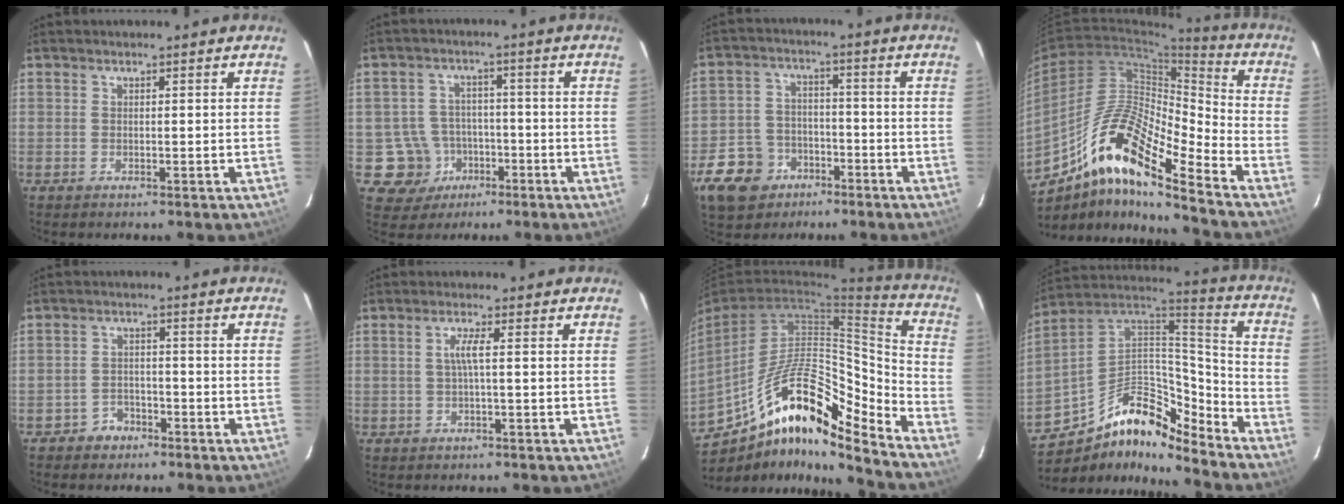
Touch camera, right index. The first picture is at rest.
{"total": 7.7, "force": [-3.2, 7.0, 0.1], "torque": [-0.018, 0.031, -0.040]}
{"total": 11.6, "force": [-6.3, 9.0, 3.6], "torque": [-0.116, 0.019, -0.089]}
{"total": 17.0, "force": [-11.1, 2.8, 12.5], "torque": [-0.218, 0.000, -0.217]}
{"total": 3.8, "force": [-2.8, 2.5, 0.5], "torque": [-0.018, 0.011, -0.044]}
{"total": 2.4, "force": [-0.1, -0.3, 2.3], "torque": [-0.046, 0.002, -0.002]}
{"total": 19.1, "force": [-11.5, 5.4, 14.3], "torque": [-0.256, 0.001, -0.210]}
{"total": 17.1, "force": [-11.5, 7.6, 10.1], "torque": [-0.190, 0.021, -0.204]}